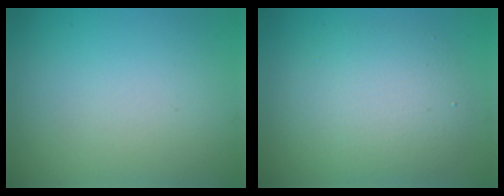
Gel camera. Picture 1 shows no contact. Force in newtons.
{"total": 5.6, "press": 5.6, "slide": 0.2}